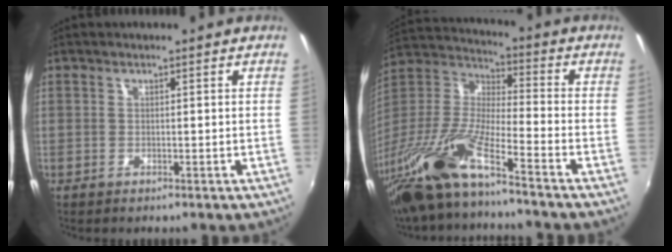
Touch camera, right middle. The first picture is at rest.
{"total": 17.2, "force": [-12.3, 1.4, 11.9], "torque": [-0.249, -0.026, -0.249]}